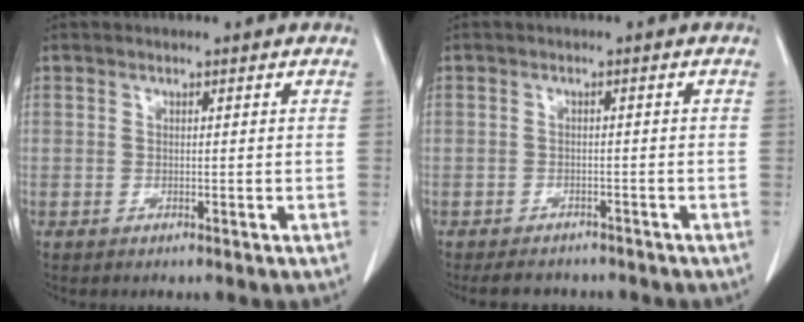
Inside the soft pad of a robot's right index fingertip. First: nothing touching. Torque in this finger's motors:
{"motor_torque": [-0.13, -0.07, 0.01, 0.00]}